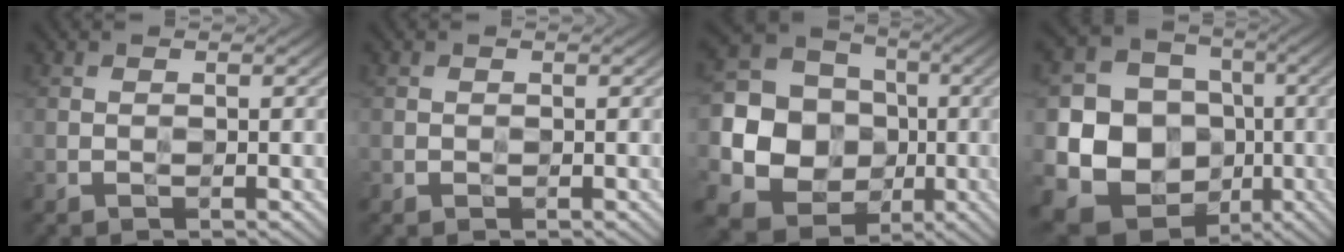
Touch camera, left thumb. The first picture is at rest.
{"total": 0.6, "force": [0.0, 0.6, -0.1], "torque": [0.000, -0.004, -0.001]}
{"total": 16.6, "force": [-2.4, 15.1, 6.5], "torque": [-0.202, -0.012, -0.055]}
{"total": 15.5, "force": [-3.1, 13.6, 6.7], "torque": [-0.166, -0.033, -0.070]}